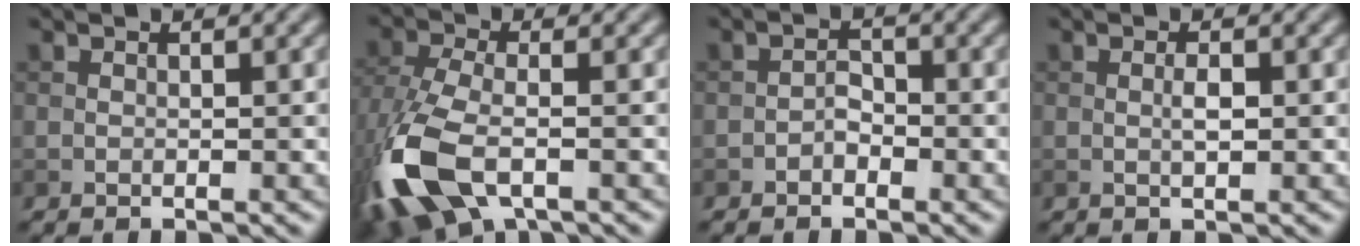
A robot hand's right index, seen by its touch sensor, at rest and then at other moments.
{"total": 10.3, "force": [-4.4, 4.8, 7.9], "torque": [-0.191, -0.019, -0.092]}
{"total": 1.3, "force": [-0.8, 0.8, 0.7], "torque": [-0.009, 0.006, -0.017]}
{"total": 1.3, "force": [0.0, 0.3, 1.2], "torque": [-0.024, -0.001, 0.000]}